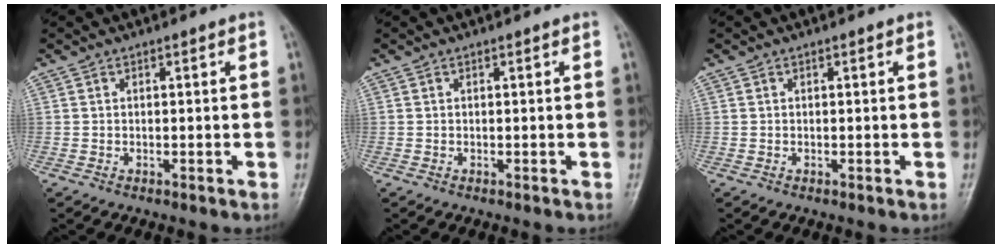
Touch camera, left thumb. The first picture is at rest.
{"total": 0.0}
{"total": 0.0}